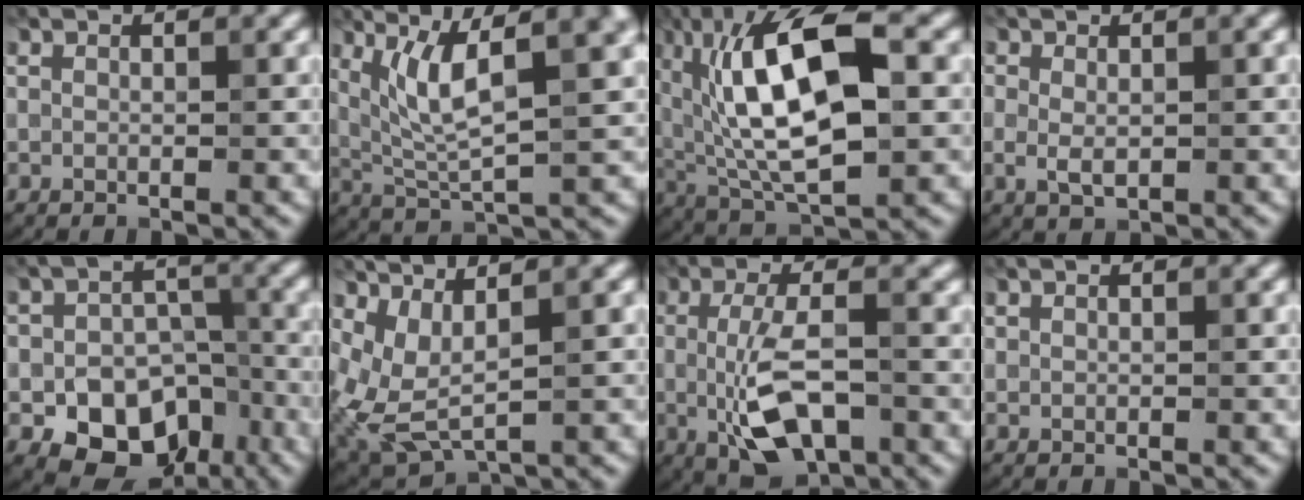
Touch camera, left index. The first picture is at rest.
{"total": 7.0, "force": [2.7, 1.9, 6.2], "torque": [-0.114, 0.004, 0.050]}
{"total": 12.1, "force": [1.9, 5.1, 10.9], "torque": [-0.192, 0.015, 0.024]}
{"total": 1.0, "force": [-0.3, 0.5, 0.8], "torque": [-0.013, -0.003, -0.007]}
{"total": 9.8, "force": [-5.9, 6.7, 4.0], "torque": [-0.027, -0.007, -0.096]}
{"total": 3.8, "force": [0.8, 1.3, 3.5], "torque": [-0.095, -0.007, 0.025]}
{"total": 5.2, "force": [-1.3, 2.0, 4.6], "torque": [-0.095, -0.014, -0.024]}
{"total": 0.9, "force": [-0.1, -0.2, -0.8], "torque": [0.015, -0.001, -0.003]}